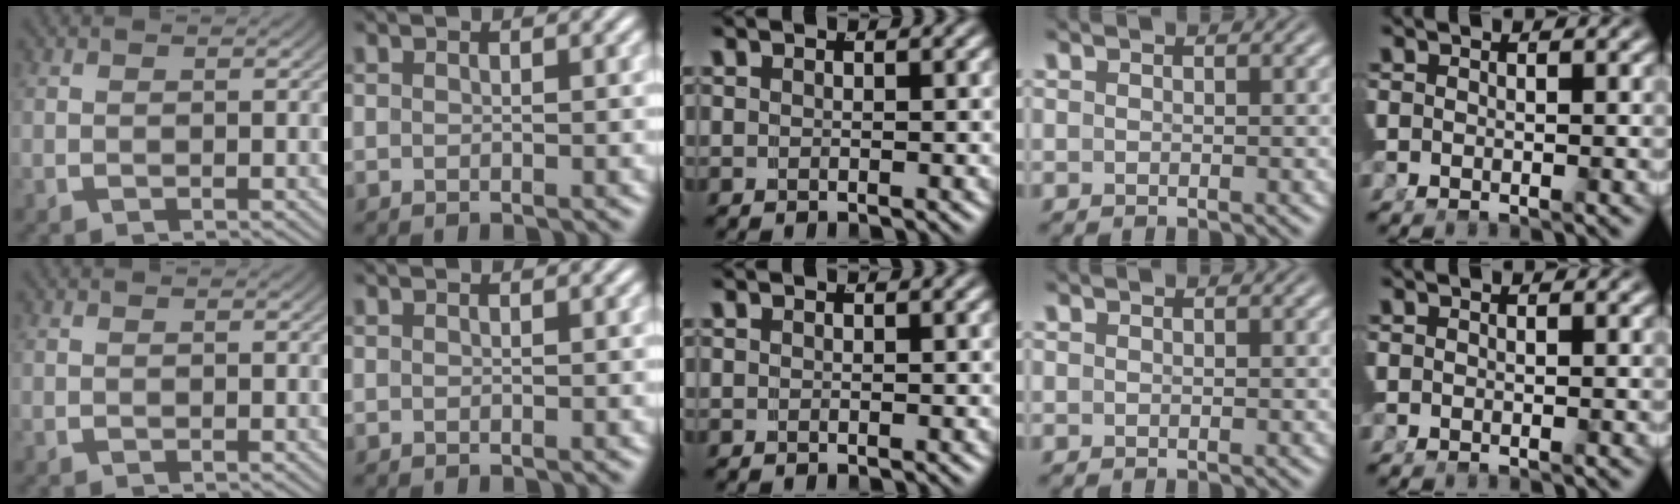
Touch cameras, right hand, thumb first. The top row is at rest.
{}